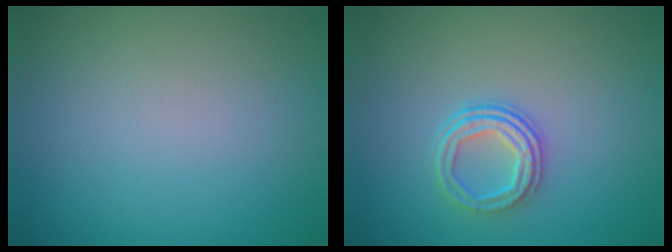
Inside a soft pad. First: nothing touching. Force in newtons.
{"total": 3.0, "press": 2.3, "slide": 1.9}